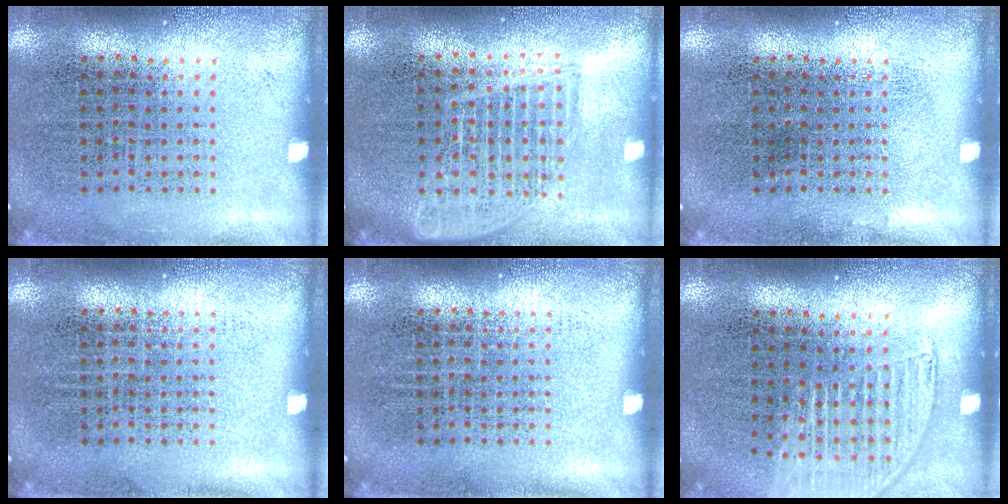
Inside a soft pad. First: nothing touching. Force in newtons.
{"total": 1.6, "press": 1.4, "slide": 0.7}
{"total": 0.0}
{"total": 0.0}
{"total": 0.0}
{"total": 1.5, "press": 1.3, "slide": 0.7}